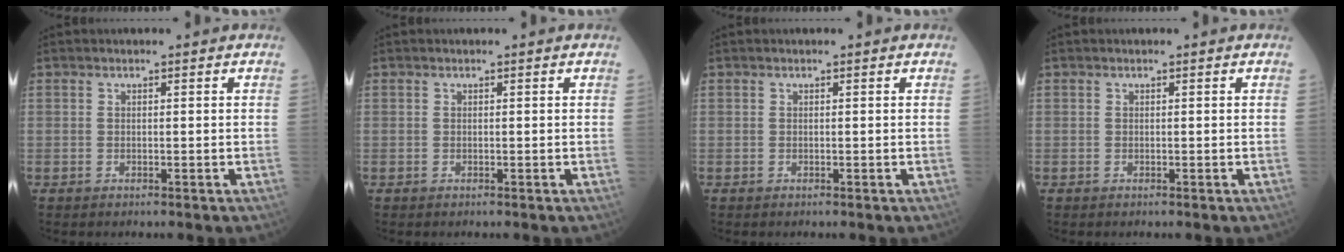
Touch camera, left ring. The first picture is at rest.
{"total": 0.0}
{"total": 0.0}
{"total": 0.0}